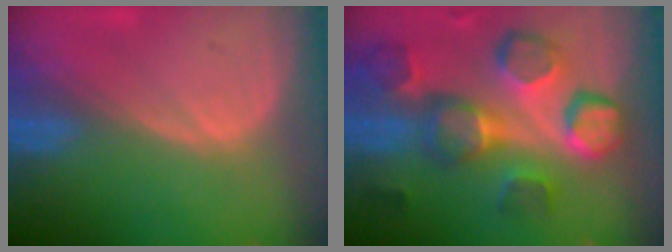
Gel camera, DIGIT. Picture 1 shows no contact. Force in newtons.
{"total": 11.6, "press": 10.9, "slide": 4.0}